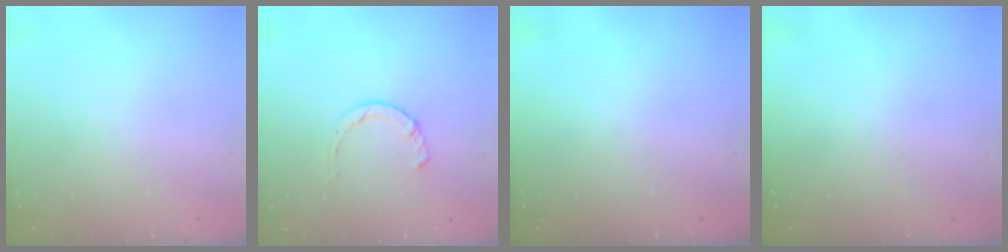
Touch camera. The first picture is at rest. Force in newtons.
{"total": 2.3, "press": 2.3, "slide": 0.5}
{"total": 0.0}
{"total": 0.0}